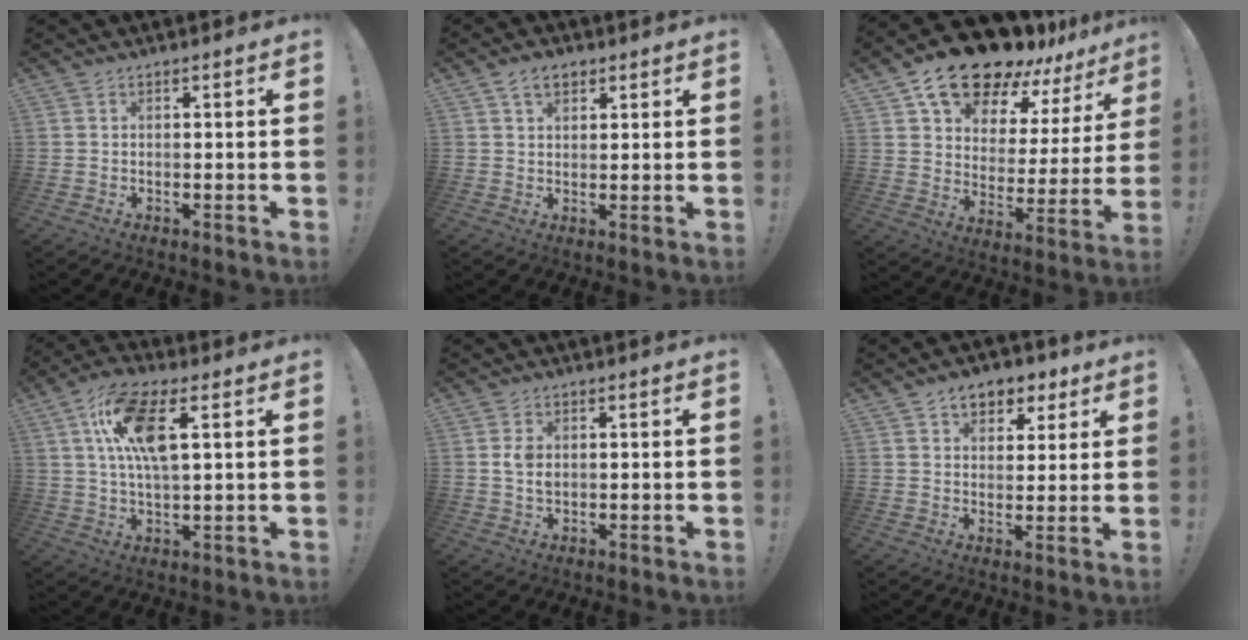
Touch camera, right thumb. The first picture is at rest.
{"total": 5.1, "force": [2.9, 3.1, 2.8], "torque": [-0.046, -0.003, 0.052]}
{"total": 19.5, "force": [15.1, 8.2, 9.1], "torque": [-0.158, -0.109, 0.268]}
{"total": 14.0, "force": [4.5, 5.7, 12.0], "torque": [-0.211, 0.000, 0.079]}
{"total": 3.3, "force": [0.6, 2.3, 2.3], "torque": [-0.037, 0.000, 0.009]}
{"total": 7.7, "force": [4.5, 5.5, 3.1], "torque": [-0.043, -0.018, 0.084]}